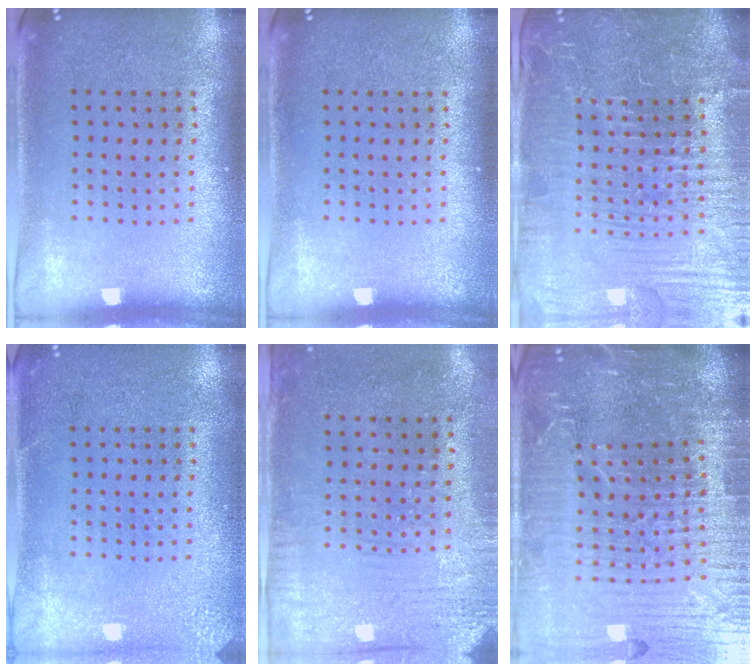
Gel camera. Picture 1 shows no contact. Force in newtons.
{"total": 0.0}
{"total": 5.8, "press": 5.4, "slide": 2.3}
{"total": 2.5, "press": 2.4, "slide": 0.3}
{"total": 3.1, "press": 2.5, "slide": 1.8}
{"total": 7.0, "press": 6.1, "slide": 3.4}